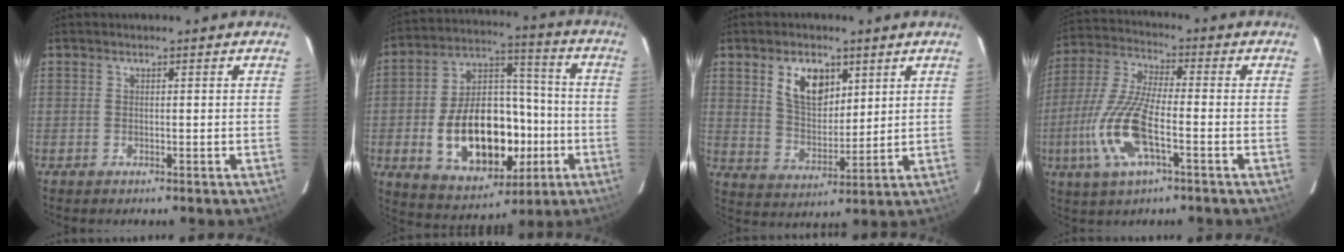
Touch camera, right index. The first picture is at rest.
{"total": 21.7, "force": [-5.4, 13.1, 16.4], "torque": [-0.317, 0.030, -0.064]}
{"total": 9.4, "force": [4.4, 5.5, 6.2], "torque": [-0.109, 0.008, 0.089]}
{"total": 14.3, "force": [-4.7, 4.3, 12.8], "torque": [-0.283, -0.008, -0.095]}